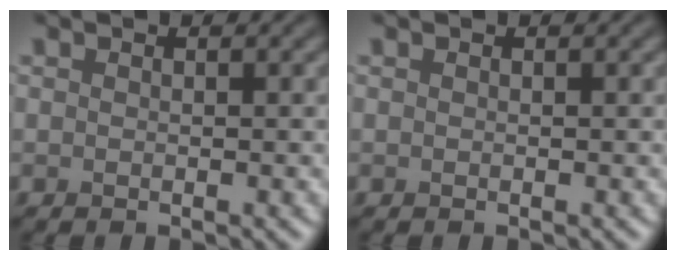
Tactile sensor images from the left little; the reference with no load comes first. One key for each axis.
{"total": 0.0}